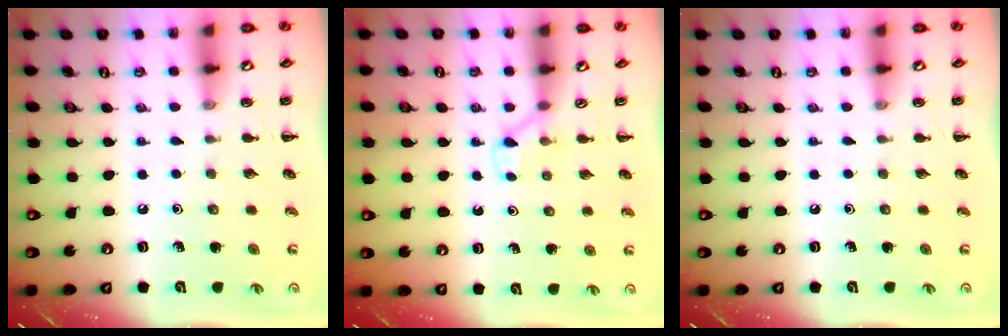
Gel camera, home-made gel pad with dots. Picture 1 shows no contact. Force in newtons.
{"total": 2.8, "press": 2.6, "slide": 1.0}
{"total": 0.0}